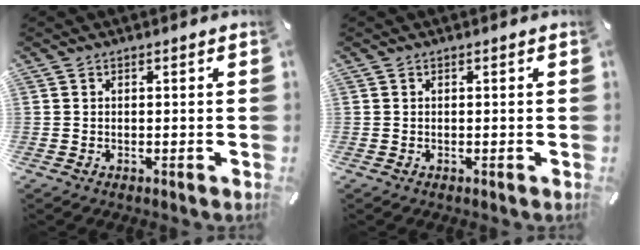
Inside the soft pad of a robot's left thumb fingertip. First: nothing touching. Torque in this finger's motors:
{"motor_torque": [0.00, 0.00, 0.01, 0.01, 0.00]}